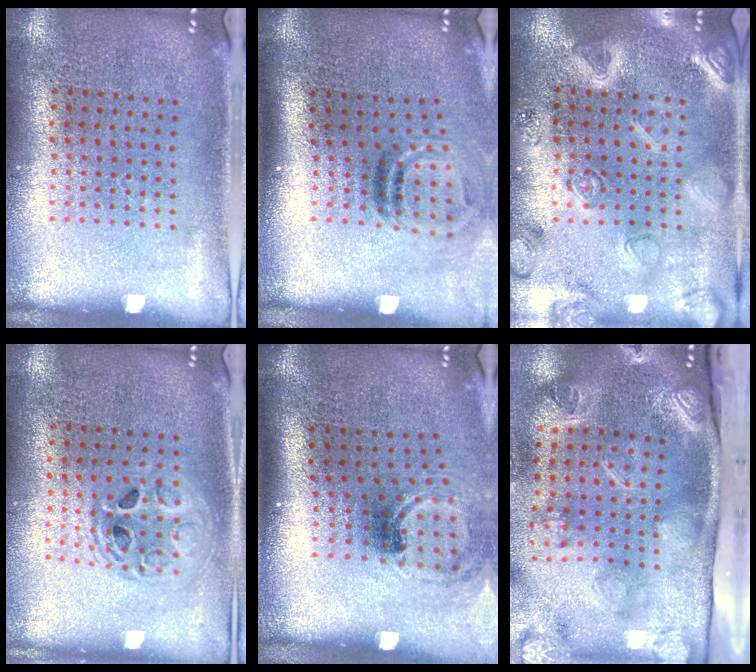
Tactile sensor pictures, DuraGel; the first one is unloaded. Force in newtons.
{"total": 2.0, "press": 1.2, "slide": 1.6}
{"total": 2.9, "press": 2.9, "slide": 0.5}
{"total": 1.4, "press": 1.2, "slide": 0.6}
{"total": 1.5, "press": 1.2, "slide": 1.0}
{"total": 4.6, "press": 3.2, "slide": 3.2}